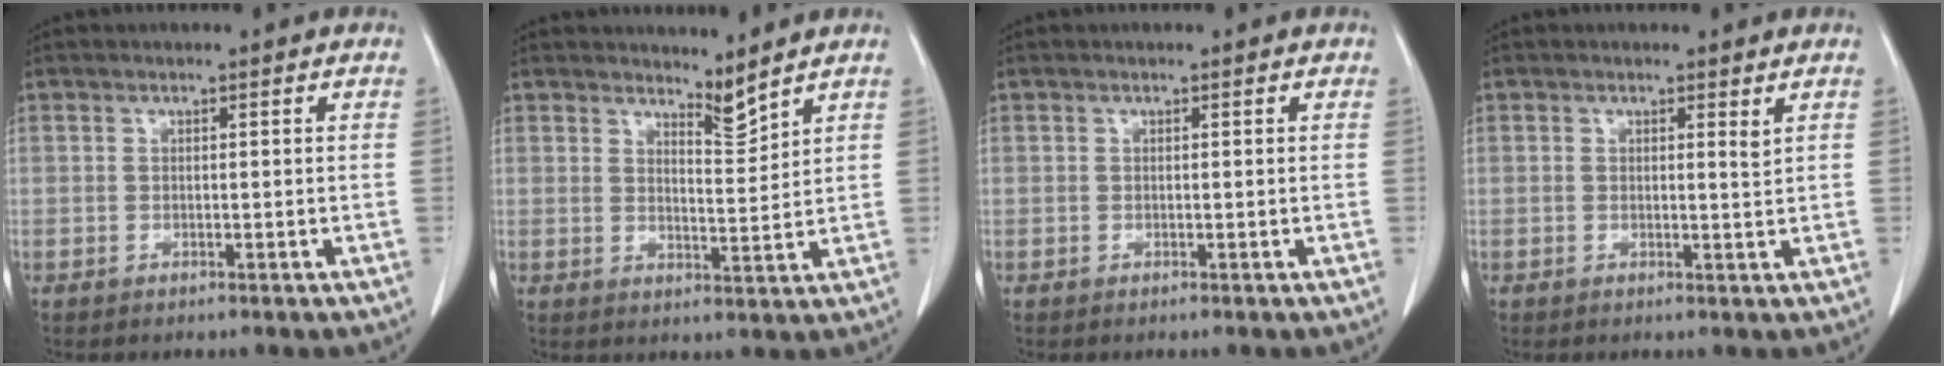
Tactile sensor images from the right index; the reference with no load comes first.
{"total": 3.4, "force": [3.3, -0.1, 0.9], "torque": [-0.018, -0.018, 0.060]}
{"total": 0.0}
{"total": 1.1, "force": [0.8, 0.0, 0.8], "torque": [-0.015, -0.009, 0.008]}